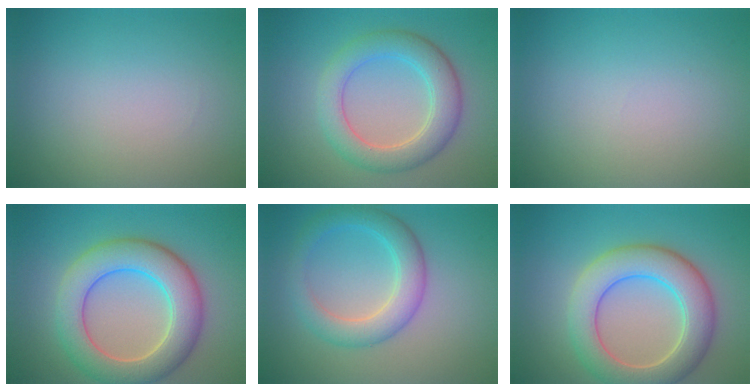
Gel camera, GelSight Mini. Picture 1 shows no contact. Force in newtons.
{"total": 5.2, "press": 5.2, "slide": 0.2}
{"total": 0.0}
{"total": 7.8, "press": 7.8, "slide": 0.2}
{"total": 4.3, "press": 4.3, "slide": 0.3}
{"total": 7.3, "press": 7.3, "slide": 0.7}